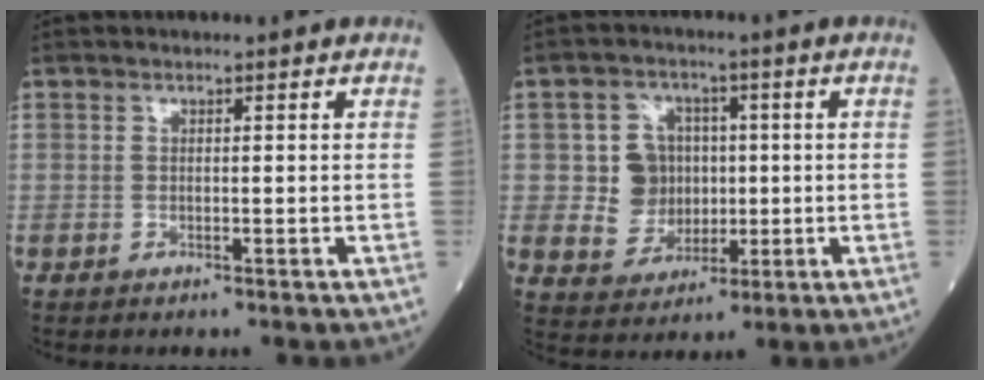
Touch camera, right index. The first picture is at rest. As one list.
[{"total": 7.3, "force": [0.4, 6.9, 2.6], "torque": [-0.053, 0.016, 0.015]}]